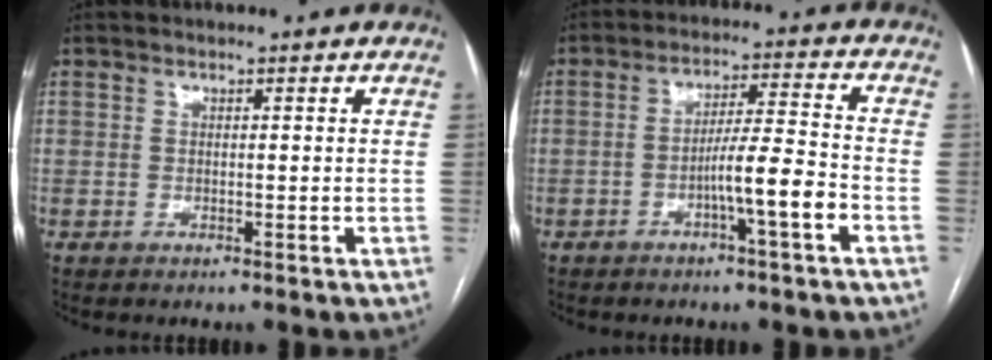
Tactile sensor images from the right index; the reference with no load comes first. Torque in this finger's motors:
{"motor_torque": [0.83, -0.65, 0.44, 0.13]}